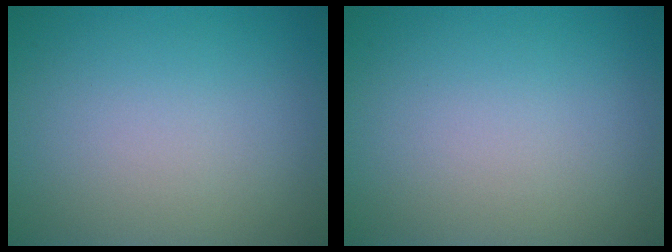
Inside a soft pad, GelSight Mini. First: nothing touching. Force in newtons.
{"total": 0.0}